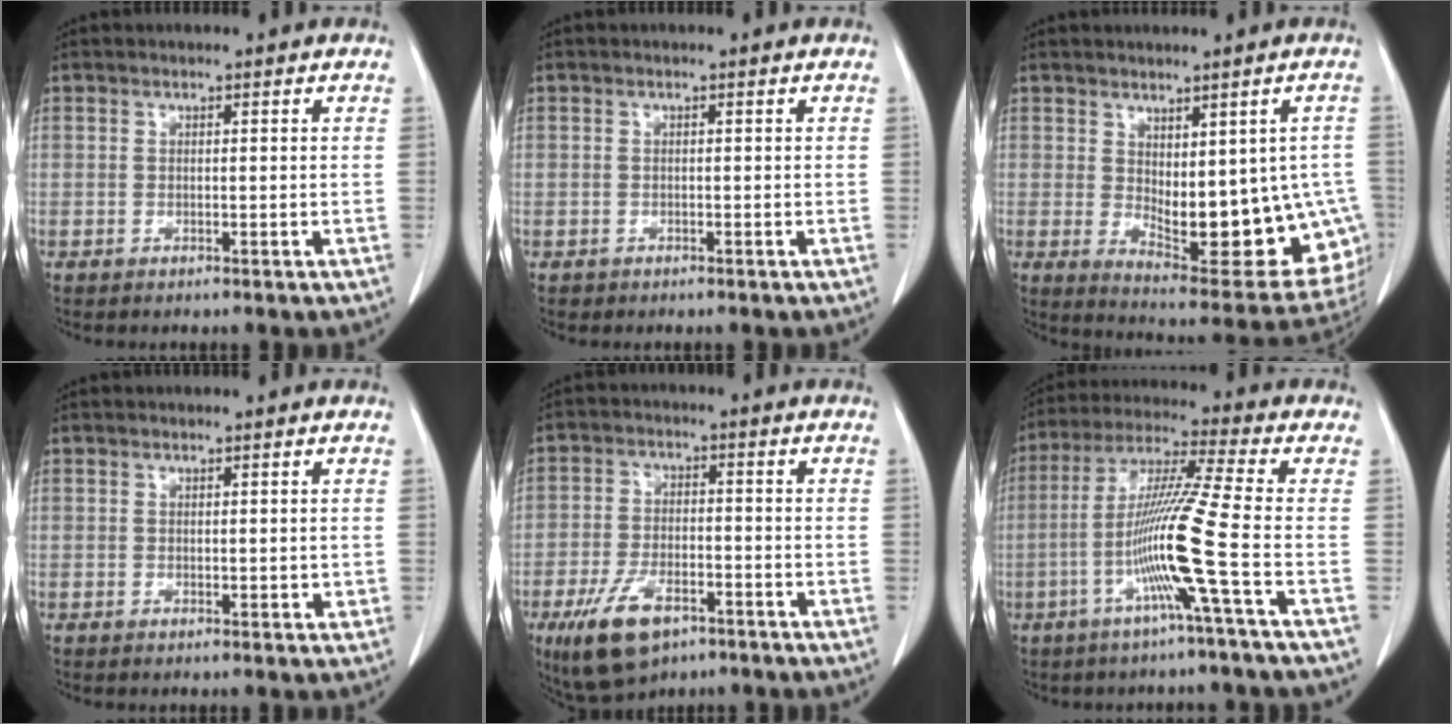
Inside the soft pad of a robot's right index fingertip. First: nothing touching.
{"total": 0.8, "force": [-0.4, 0.6, -0.1], "torque": [-0.006, 0.004, -0.008]}
{"total": 17.3, "force": [-2.0, 7.6, 15.4], "torque": [-0.146, 0.000, -0.002]}
{"total": 1.2, "force": [0.1, 0.7, 1.0], "torque": [-0.013, -0.004, 0.005]}
{"total": 9.6, "force": [-5.5, 4.7, 6.3], "torque": [-0.126, -0.008, -0.092]}
{"total": 12.3, "force": [-3.8, -2.4, 11.4], "torque": [-0.226, -0.005, -0.079]}